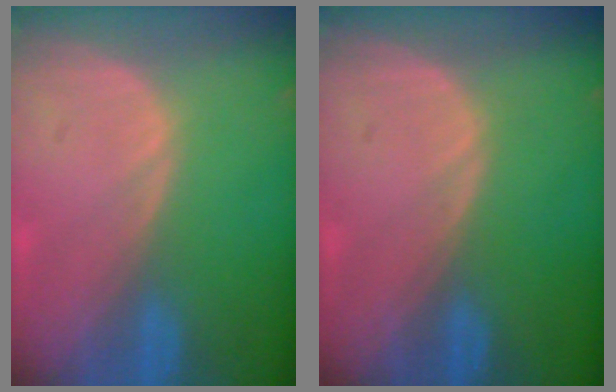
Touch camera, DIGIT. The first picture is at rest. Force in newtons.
{"total": 0.0}